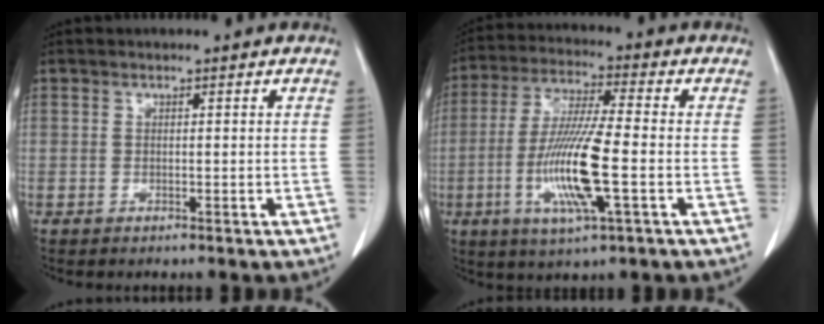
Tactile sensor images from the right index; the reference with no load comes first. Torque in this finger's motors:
{"motor_torque": [1.29, -0.51, 0.46, 0.21]}